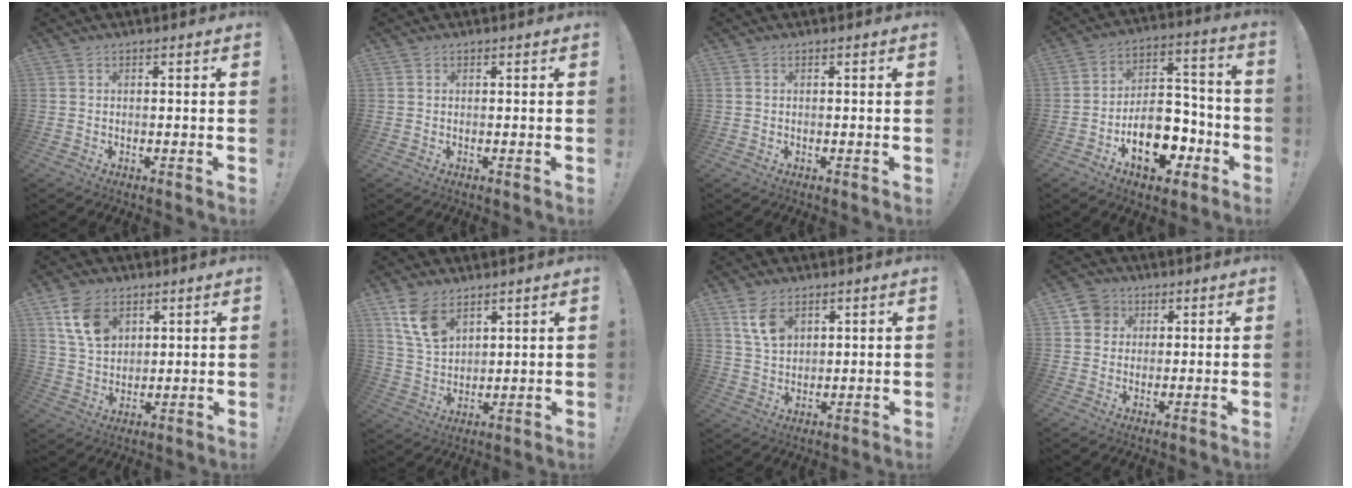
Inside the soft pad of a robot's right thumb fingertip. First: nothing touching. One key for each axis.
{"total": 0.0}
{"total": 0.0}
{"total": 17.2, "fx": -8.2, "fy": 10.8, "fz": 10.6, "tx": -0.147, "ty": 0.065, "tz": -0.122}
{"total": 11.0, "fx": 5.4, "fy": 7.7, "fz": 5.7, "tx": -0.093, "ty": -0.015, "tz": 0.108}
{"total": 10.0, "fx": 6.3, "fy": 5.9, "fz": 5.1, "tx": -0.099, "ty": -0.025, "tz": 0.127}
{"total": 8.0, "fx": 4.2, "fy": 5.2, "fz": 4.4, "tx": -0.070, "ty": -0.015, "tz": 0.082}
{"total": 6.2, "fx": 2.5, "fy": 5.5, "fz": 1.5, "tx": -0.015, "ty": -0.011, "tz": 0.048}